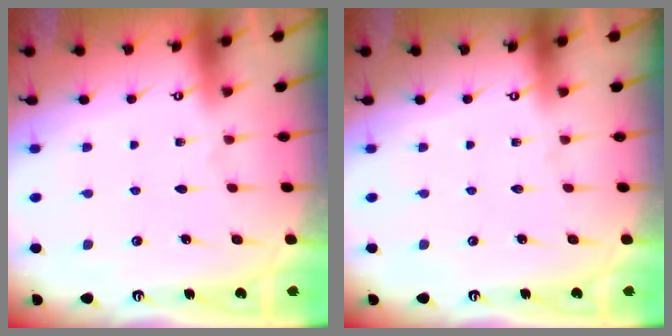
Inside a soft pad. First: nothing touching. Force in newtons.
{"total": 0.0}